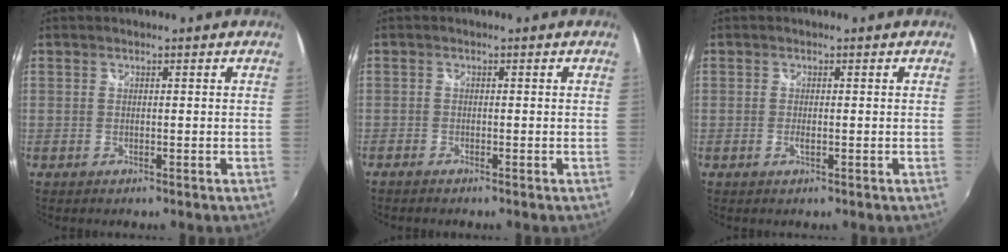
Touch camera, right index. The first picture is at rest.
{"total": 1.1, "force": [-1.0, 0.3, 0.4], "torque": [-0.010, -0.004, -0.022]}
{"total": 1.0, "force": [-0.3, 0.2, 0.9], "torque": [-0.018, -0.002, -0.007]}